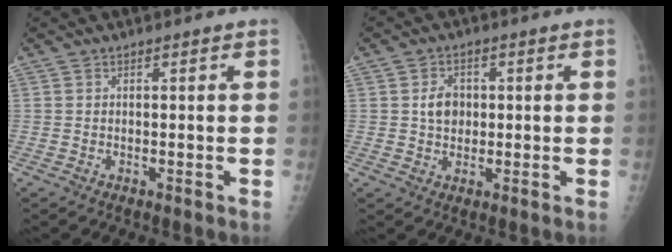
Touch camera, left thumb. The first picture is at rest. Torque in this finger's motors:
{"motor_torque": [0.69, 0.51, 0.31, -0.34, 0.00]}